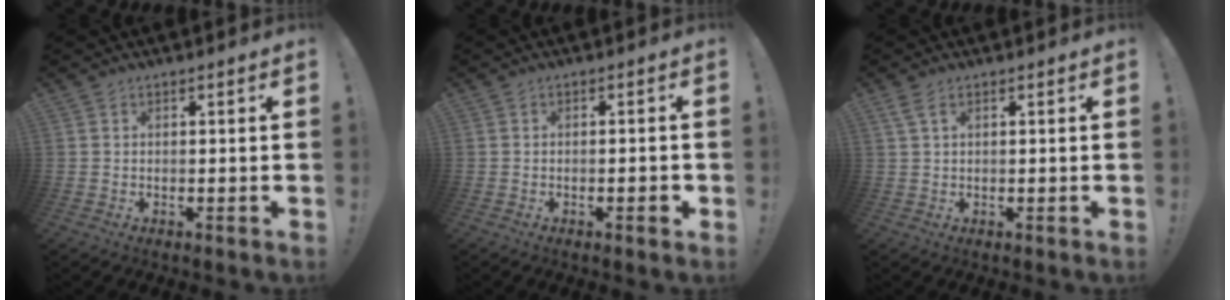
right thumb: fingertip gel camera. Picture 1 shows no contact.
{"total": 2.3, "force": [-1.1, 0.5, 2.0], "torque": [-0.032, 0.008, -0.017]}
{"total": 2.6, "force": [1.2, 1.1, 2.1], "torque": [-0.043, 0.003, 0.024]}